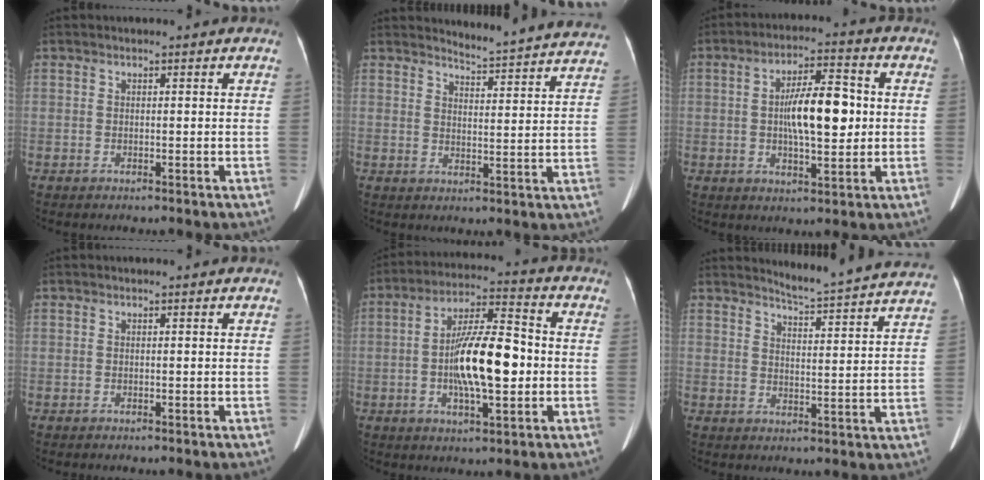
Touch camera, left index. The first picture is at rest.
{"total": 14.7, "force": [14.5, -0.7, 2.3], "torque": [-0.031, -0.073, 0.156]}
{"total": 9.8, "force": [0.4, 3.0, 9.4], "torque": [-0.163, 0.015, 0.007]}
{"total": 0.0}
{"total": 13.1, "force": [-1.4, 3.3, 12.5], "torque": [-0.229, 0.012, -0.024]}
{"total": 14.4, "force": [13.8, -1.4, 3.6], "torque": [-0.063, -0.055, 0.164]}